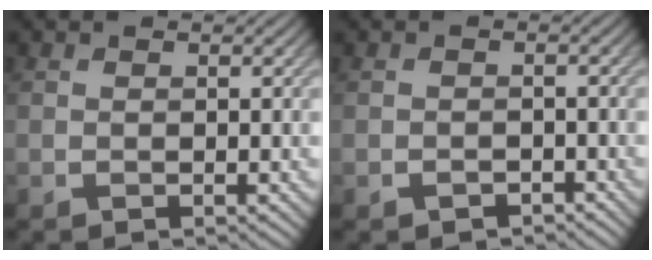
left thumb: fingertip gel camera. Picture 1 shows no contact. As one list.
[{"total": 1.2, "force": [-1.1, 0.6, 0.3], "torque": [-0.003, 0.000, -0.020]}]